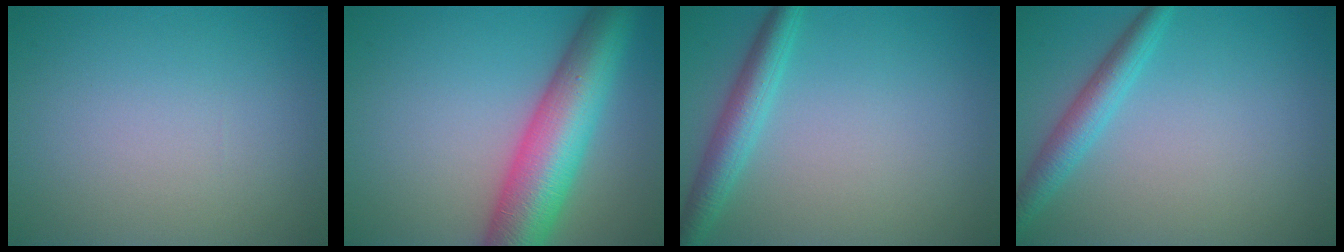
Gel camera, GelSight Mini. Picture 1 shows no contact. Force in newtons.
{"total": 10.0, "press": 10.0, "slide": 0.4}
{"total": 3.4, "press": 3.4, "slide": 0.1}
{"total": 2.8, "press": 2.8, "slide": 0.1}